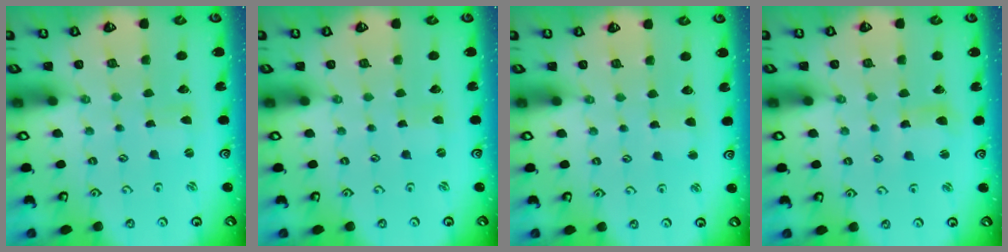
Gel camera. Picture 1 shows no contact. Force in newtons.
{"total": 0.0}
{"total": 2.7, "press": 2.7, "slide": 0.3}
{"total": 5.0, "press": 4.9, "slide": 0.7}